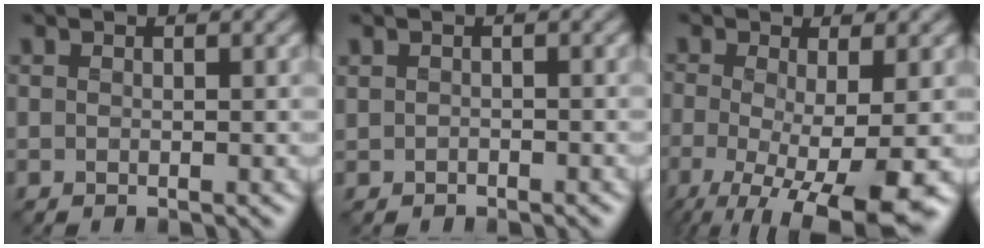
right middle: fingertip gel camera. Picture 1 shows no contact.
{"total": 0.9, "force": [-0.7, 0.2, -0.5], "torque": [0.015, -0.002, -0.010]}
{"total": 7.9, "force": [-3.1, 1.8, 7.0], "torque": [-0.106, -0.019, -0.048]}